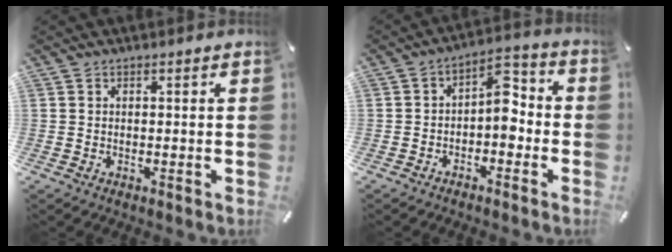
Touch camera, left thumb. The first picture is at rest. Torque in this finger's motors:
{"motor_torque": [0.64, 1.51, 0.25, -0.20, 0.06]}